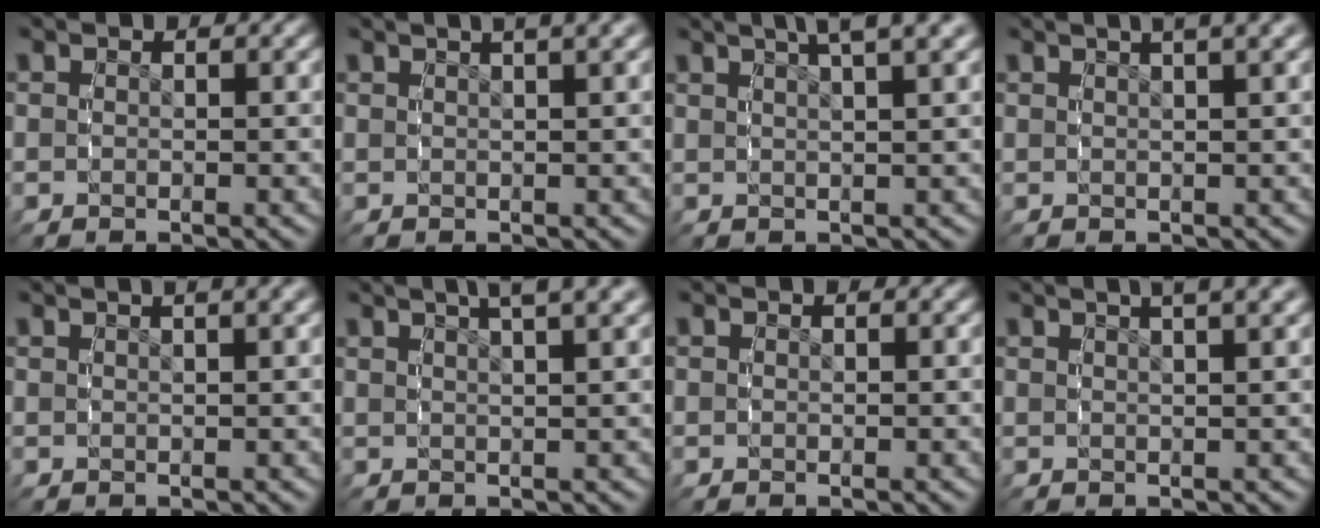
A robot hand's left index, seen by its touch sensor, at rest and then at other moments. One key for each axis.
{"total": 3.3, "fx": 1.7, "fy": 0.7, "fz": 2.8, "tx": -0.032, "ty": 0.019, "tz": 0.017}
{"total": 6.0, "fx": 3.6, "fy": 2.0, "fz": 4.3, "tx": -0.057, "ty": 0.029, "tz": 0.041}
{"total": 3.8, "fx": 2.0, "fy": 0.9, "fz": 3.1, "tx": -0.038, "ty": 0.020, "tz": 0.021}
{"total": 2.2, "fx": 1.1, "fy": 0.3, "fz": 1.9, "tx": -0.022, "ty": 0.014, "tz": 0.010}
{"total": 5.4, "fx": 3.2, "fy": 1.7, "fz": 4.0, "tx": -0.053, "ty": 0.025, "tz": 0.037}
{"total": 0.0}
{"total": 4.3, "fx": 2.3, "fy": 1.1, "fz": 3.4, "tx": -0.043, "ty": 0.020, "tz": 0.025}